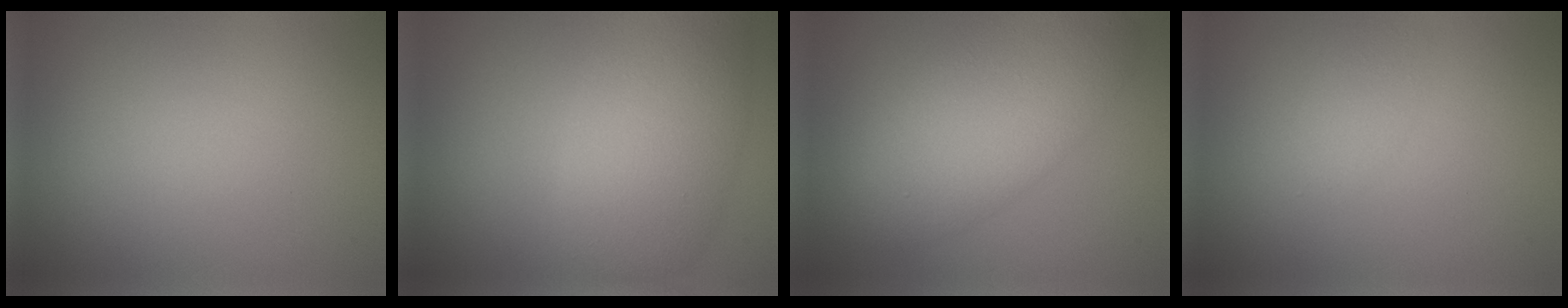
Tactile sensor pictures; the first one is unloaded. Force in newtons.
{"total": 7.6, "press": 7.6, "slide": 0.3}
{"total": 7.9, "press": 7.9, "slide": 0.3}
{"total": 1.5, "press": 1.5, "slide": 0.1}